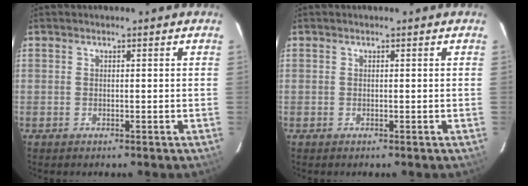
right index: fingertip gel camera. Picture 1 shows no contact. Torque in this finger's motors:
{"motor_torque": [0.00, 0.00, -0.02, 0.00]}